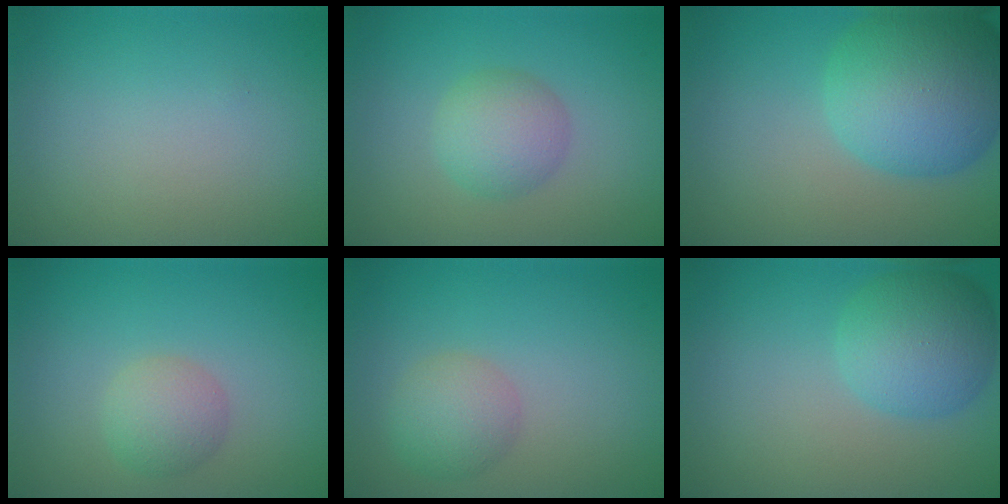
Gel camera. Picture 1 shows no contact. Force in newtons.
{"total": 3.4, "press": 3.4, "slide": 0.1}
{"total": 10.4, "press": 10.3, "slide": 0.3}
{"total": 2.6, "press": 2.6, "slide": 0.1}
{"total": 3.0, "press": 3.0, "slide": 0.0}
{"total": 5.6, "press": 5.6, "slide": 0.2}